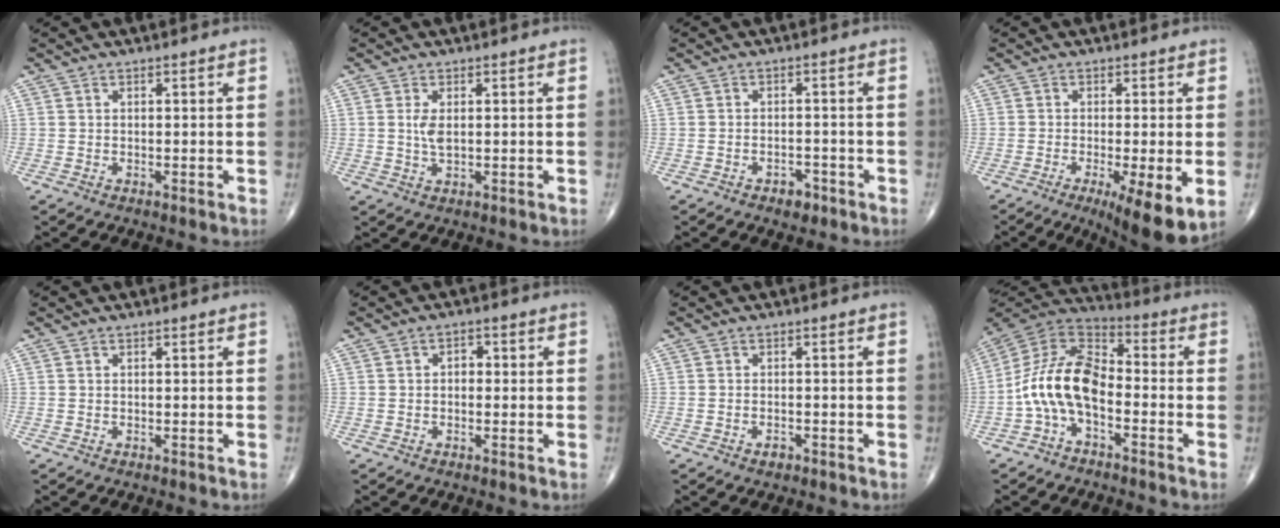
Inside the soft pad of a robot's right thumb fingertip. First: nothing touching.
{"total": 2.7, "force": [0.4, 1.2, 2.4], "torque": [-0.050, -0.004, 0.011]}
{"total": 2.8, "force": [-1.9, 1.7, 1.4], "torque": [-0.013, 0.013, -0.022]}
{"total": 10.4, "force": [-3.6, 2.4, 9.4], "torque": [-0.145, -0.021, -0.052]}
{"total": 0.0}
{"total": 2.0, "force": [0.0, 1.5, 1.4], "torque": [-0.011, 0.010, -0.005]}
{"total": 1.4, "force": [-0.9, 0.8, 0.7], "torque": [-0.013, 0.005, -0.012]}
{"total": 13.1, "force": [-3.5, 7.2, 10.4], "torque": [-0.196, 0.058, -0.078]}